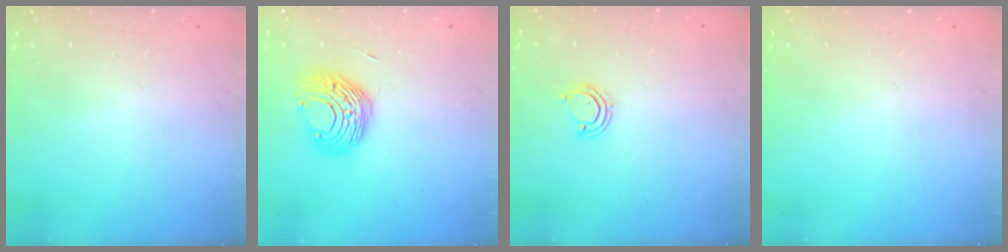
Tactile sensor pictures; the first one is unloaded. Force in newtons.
{"total": 10.0, "press": 10.0, "slide": 0.5}
{"total": 5.0, "press": 5.0, "slide": 0.3}
{"total": 0.0}